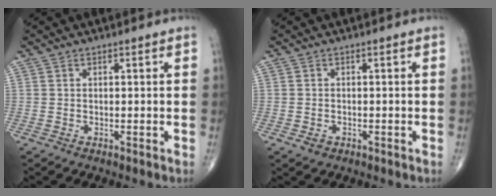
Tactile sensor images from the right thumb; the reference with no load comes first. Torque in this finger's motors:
{"motor_torque": [0.15, 0.08, -0.16, -0.09, -0.01]}